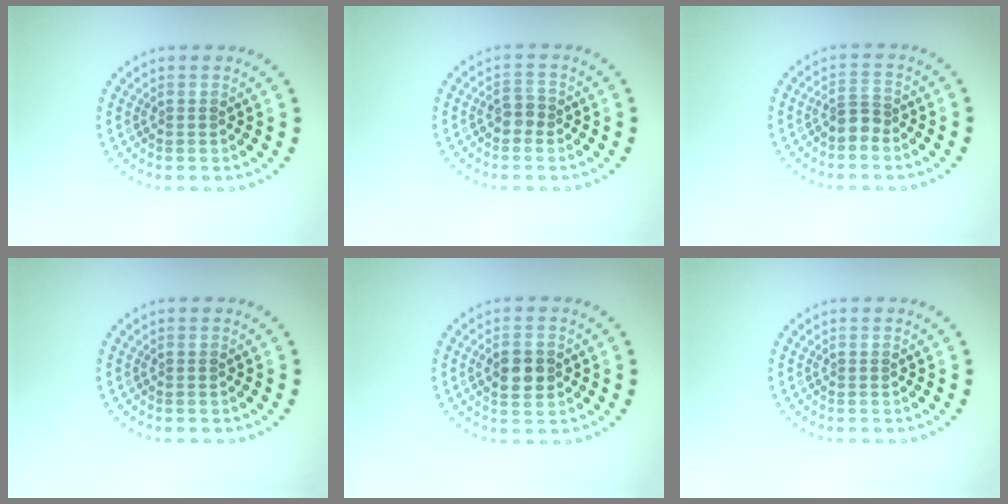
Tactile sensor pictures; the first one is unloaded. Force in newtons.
{"total": 1.4, "press": 1.3, "slide": 0.5}
{"total": 1.9, "press": 1.5, "slide": 1.1}
{"total": 0.0}
{"total": 3.0, "press": 3.0, "slide": 0.1}
{"total": 0.0}